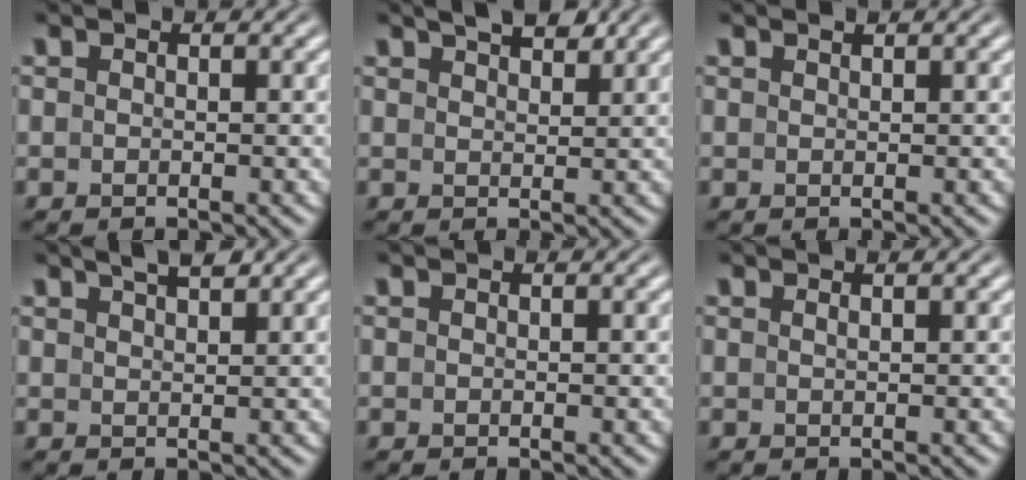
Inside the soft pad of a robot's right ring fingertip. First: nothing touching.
{"total": 3.4, "force": [2.8, 0.6, 1.7], "torque": [-0.010, 0.000, 0.050]}
{"total": 0.7, "force": [0.4, -0.6, -0.1], "torque": [0.004, -0.004, 0.012]}
{"total": 2.8, "force": [2.3, 0.1, 1.6], "torque": [-0.013, 0.002, 0.044]}
{"total": 0.0}
{"total": 0.7, "force": [0.1, -0.7, 0.2], "torque": [-0.003, -0.004, 0.008]}